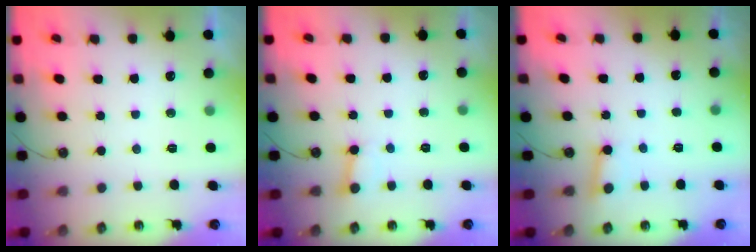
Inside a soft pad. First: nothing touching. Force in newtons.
{"total": 2.3, "press": 2.3, "slide": 0.1}
{"total": 2.9, "press": 2.9, "slide": 0.4}